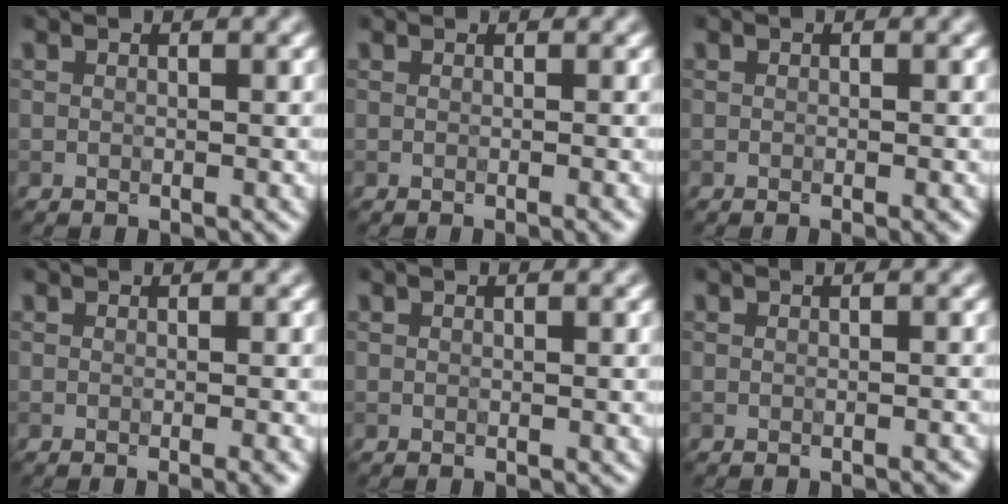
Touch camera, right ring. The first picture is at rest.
{"total": 1.3, "force": [0.2, 0.7, 1.1], "torque": [0.006, -0.001, -0.006]}
{"total": 0.8, "force": [-0.4, 0.2, 0.6], "torque": [-0.001, -0.005, -0.002]}
{"total": 2.1, "force": [0.0, 1.0, 1.9], "torque": [-0.001, 0.000, -0.007]}
{"total": 0.0}
{"total": 0.7, "force": [-0.4, 0.3, 0.5], "torque": [0.002, -0.004, -0.007]}